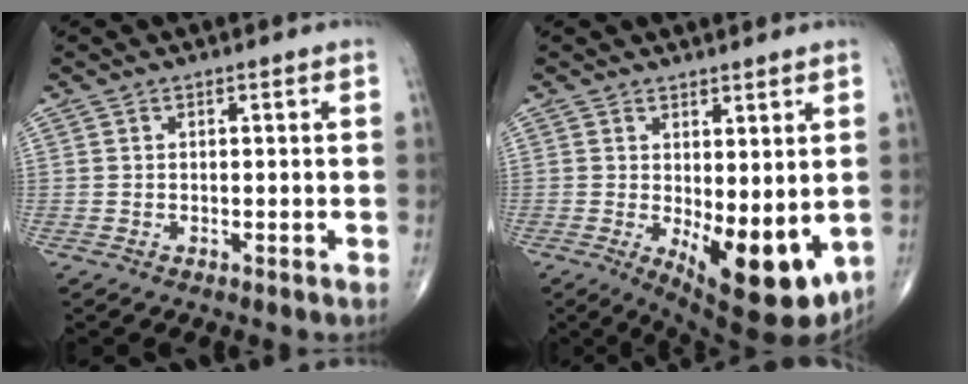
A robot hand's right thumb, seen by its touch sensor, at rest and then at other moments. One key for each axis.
{"total": 13.0, "fx": -2.0, "fy": 5.4, "fz": 11.7, "tx": -0.154, "ty": -0.030, "tz": -0.009}